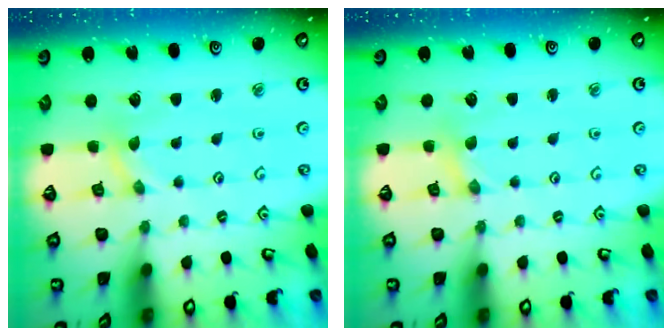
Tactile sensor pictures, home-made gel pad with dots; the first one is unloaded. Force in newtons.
{"total": 0.5, "press": 0.5, "slide": 0.1}